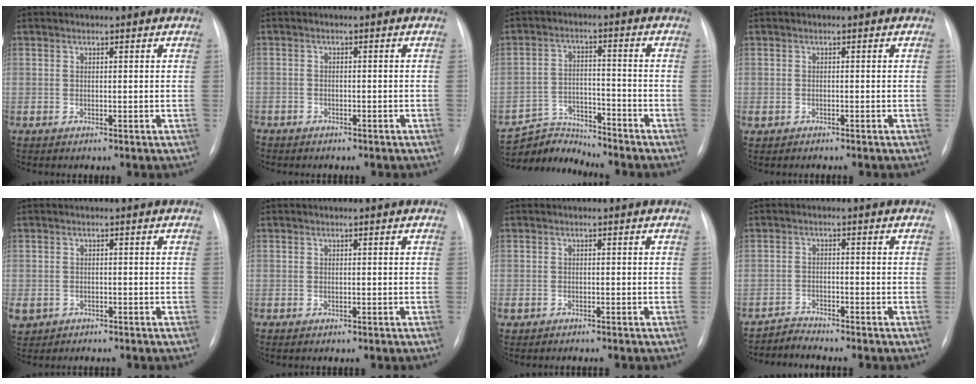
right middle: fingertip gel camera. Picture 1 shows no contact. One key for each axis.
{"total": 3.2, "fx": -2.6, "fy": 1.7, "fz": 0.9, "tx": -0.016, "ty": 0.002, "tz": -0.030}
{"total": 6.9, "fx": -6.7, "fy": 0.3, "fz": -1.3, "tx": 0.015, "ty": 0.008, "tz": -0.121}
{"total": 1.7, "fx": -1.3, "fy": 0.6, "fz": 0.8, "tx": -0.014, "ty": -0.001, "tz": -0.014}
{"total": 4.9, "fx": -2.7, "fy": 3.7, "fz": 1.6, "tx": -0.045, "ty": 0.000, "tz": -0.040}
{"total": 0.0}
{"total": 1.8, "fx": -1.4, "fy": 0.8, "fz": 0.8, "tx": -0.016, "ty": 0.001, "tz": -0.015}
{"total": 2.3, "fx": -2.0, "fy": -0.4, "fz": -0.9, "tx": 0.023, "ty": -0.015, "tz": -0.039}